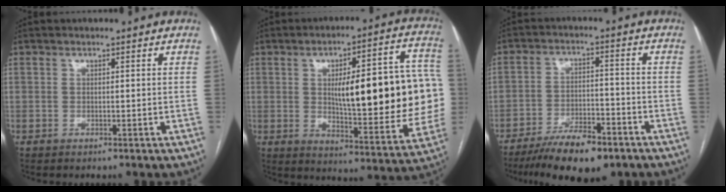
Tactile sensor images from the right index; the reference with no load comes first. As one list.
[{"total": 24.8, "force": [1.3, 6.2, 24.0], "torque": [-0.256, 0.036, 0.032]}, {"total": 11.0, "force": [-8.0, 3.4, 6.8], "torque": [-0.112, -0.008, -0.135]}]